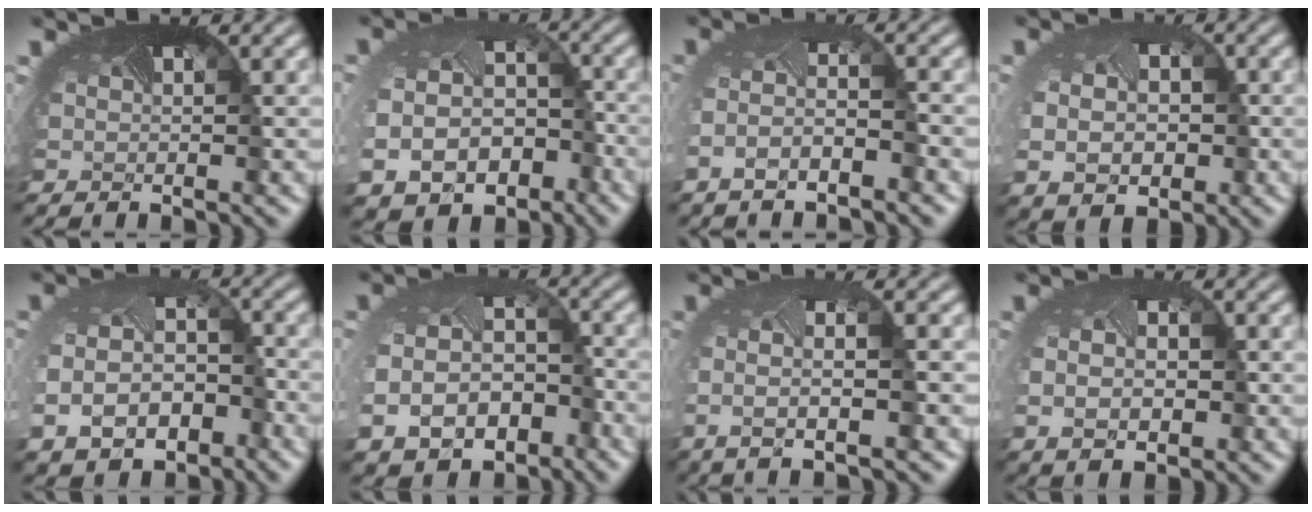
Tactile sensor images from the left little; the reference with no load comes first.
{"total": 11.0, "force": [-5.0, 8.1, 5.4], "torque": [-0.109, -0.055, -0.055]}
{"total": 3.0, "force": [-2.1, 0.4, 2.1], "torque": [-0.043, -0.008, -0.042]}
{"total": 6.0, "force": [-0.7, 4.6, 3.8], "torque": [-0.065, -0.011, 0.001]}
{"total": 7.3, "force": [-3.7, 4.8, 4.1], "torque": [-0.096, -0.036, -0.048]}
{"total": 8.5, "force": [-4.2, 5.8, 4.4], "torque": [-0.097, -0.044, -0.048]}
{"total": 3.9, "force": [-0.9, 1.0, 3.7], "torque": [-0.067, -0.010, -0.015]}
{"total": 4.0, "force": [-0.4, 2.7, 3.0], "torque": [-0.052, -0.001, 0.003]}